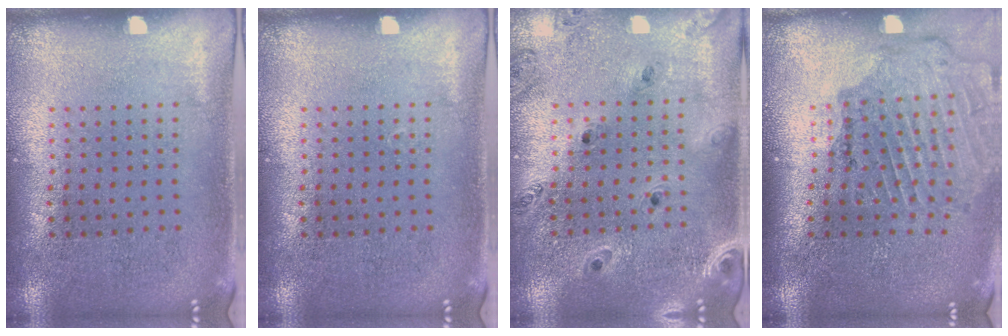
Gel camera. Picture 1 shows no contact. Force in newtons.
{"total": 0.0}
{"total": 0.8, "press": 0.8, "slide": 0.1}
{"total": 1.7, "press": 1.7, "slide": 0.3}